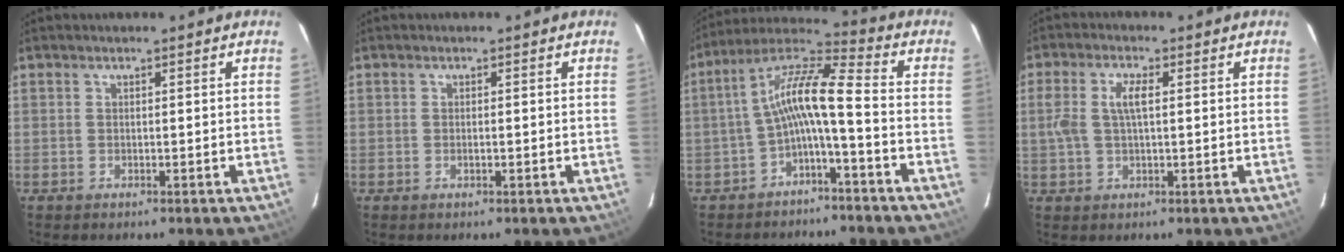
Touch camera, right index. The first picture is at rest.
{"total": 0.8, "force": [-0.2, 0.2, 0.7], "torque": [-0.013, 0.001, -0.003]}
{"total": 9.8, "force": [-2.7, 1.2, 9.4], "torque": [-0.202, 0.024, -0.054]}
{"total": 5.2, "force": [0.7, 2.1, 4.8], "torque": [-0.097, 0.008, 0.016]}